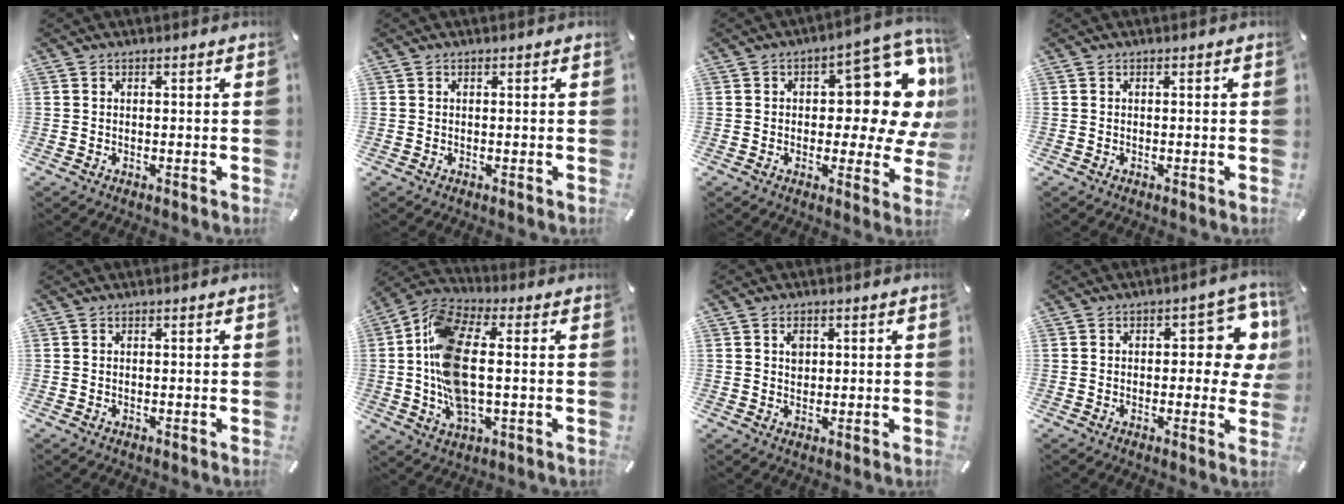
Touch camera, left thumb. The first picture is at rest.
{"total": 0.0}
{"total": 18.1, "force": [6.2, 8.6, 14.7], "torque": [-0.165, -0.062, 0.094]}
{"total": 0.0}
{"total": 0.0}
{"total": 15.3, "force": [-0.3, 7.6, 13.2], "torque": [-0.285, -0.007, -0.004]}
{"total": 2.6, "force": [0.7, 2.0, 1.4], "torque": [-0.014, -0.002, 0.009]}
{"total": 11.0, "force": [2.3, 4.9, 9.5], "torque": [-0.111, -0.012, 0.035]}